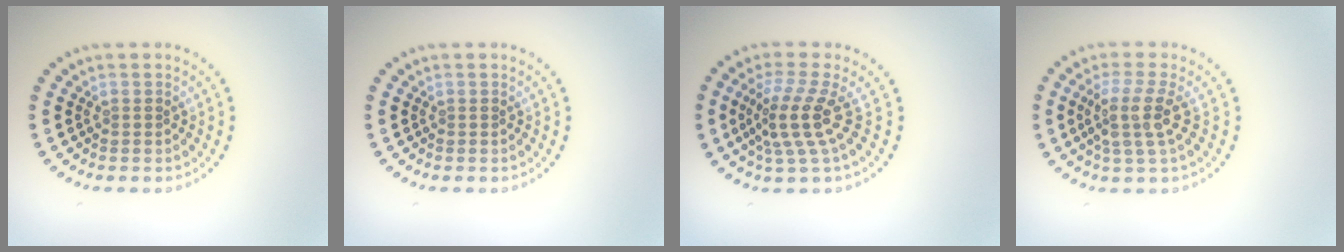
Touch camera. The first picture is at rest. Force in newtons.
{"total": 0.0}
{"total": 3.8, "press": 2.7, "slide": 2.6}
{"total": 3.4, "press": 2.6, "slide": 2.2}